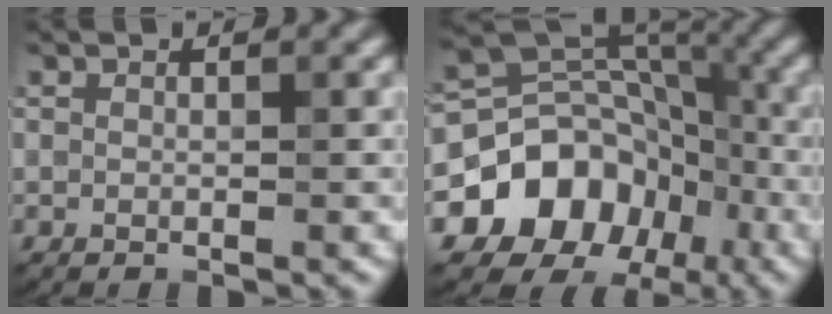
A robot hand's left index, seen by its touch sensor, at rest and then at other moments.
{"total": 15.3, "force": [-6.9, 12.4, 5.8], "torque": [-0.102, -0.019, -0.135]}